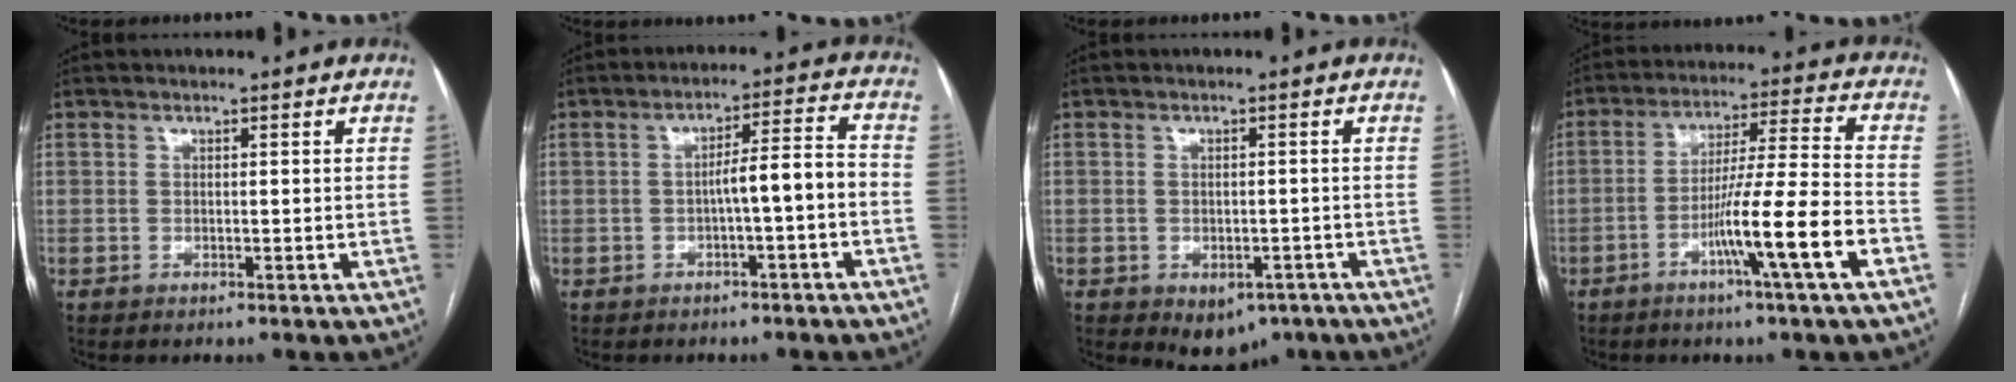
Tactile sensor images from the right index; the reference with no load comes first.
{"total": 5.9, "force": [-1.7, 0.5, 5.6], "torque": [-0.082, 0.026, -0.022]}
{"total": 5.9, "force": [-3.5, 4.0, 2.6], "torque": [-0.021, 0.002, -0.038]}
{"total": 12.3, "force": [-5.4, -1.3, 11.0], "torque": [-0.188, -0.002, -0.091]}